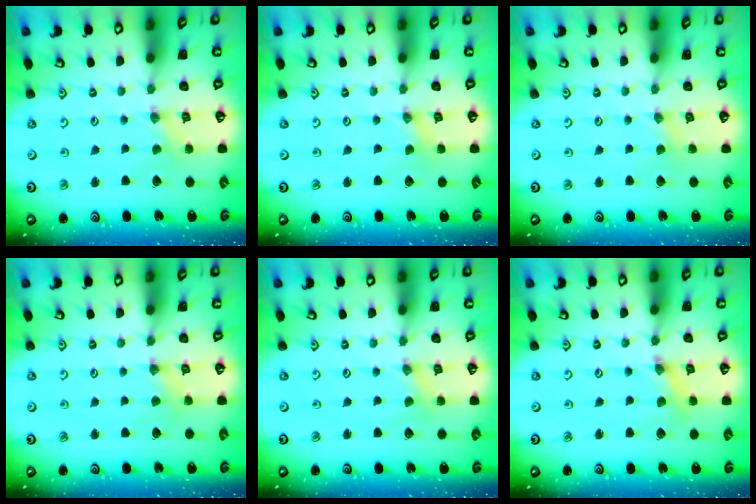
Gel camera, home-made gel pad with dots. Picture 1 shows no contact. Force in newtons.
{"total": 0.0}
{"total": 1.1, "press": 1.1, "slide": 0.4}
{"total": 2.8, "press": 2.7, "slide": 0.6}
{"total": 1.8, "press": 1.8, "slide": 0.3}
{"total": 3.2, "press": 3.1, "slide": 0.4}